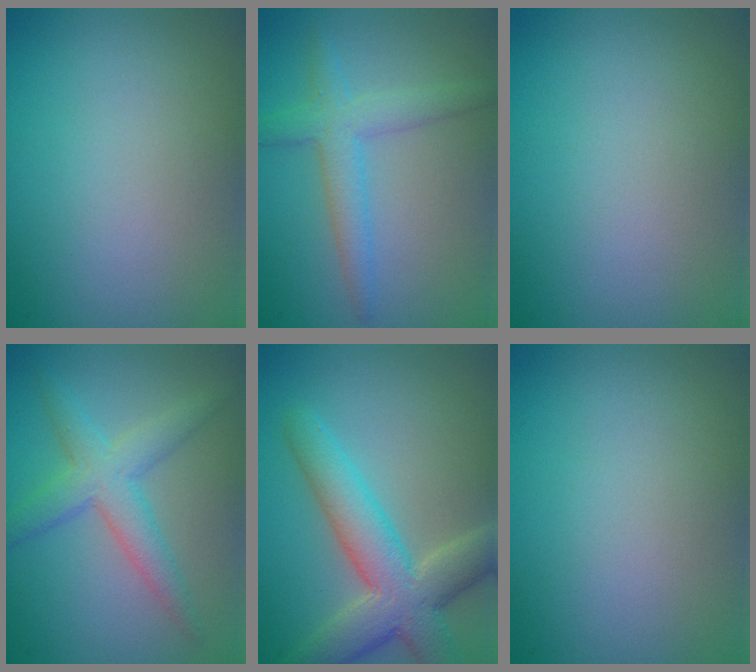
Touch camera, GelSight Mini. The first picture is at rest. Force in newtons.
{"total": 2.6, "press": 2.6, "slide": 0.2}
{"total": 0.0}
{"total": 3.8, "press": 3.8, "slide": 0.1}
{"total": 6.7, "press": 6.7, "slide": 0.6}
{"total": 0.0}